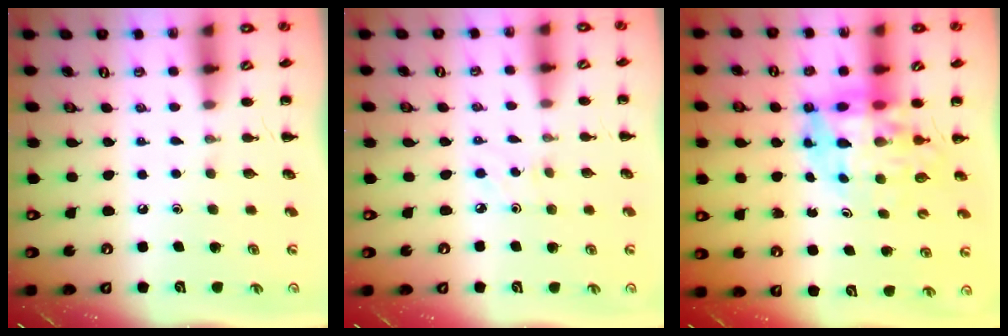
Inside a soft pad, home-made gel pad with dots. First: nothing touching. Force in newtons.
{"total": 2.1, "press": 2.0, "slide": 0.8}
{"total": 10.6, "press": 10.1, "slide": 3.3}